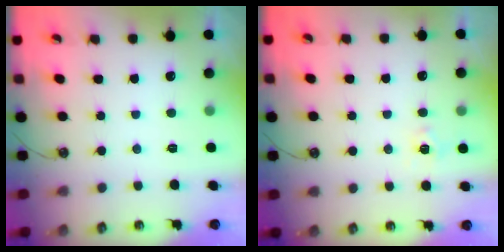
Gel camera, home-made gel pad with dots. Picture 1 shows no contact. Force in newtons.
{"total": 5.2, "press": 5.1, "slide": 0.8}